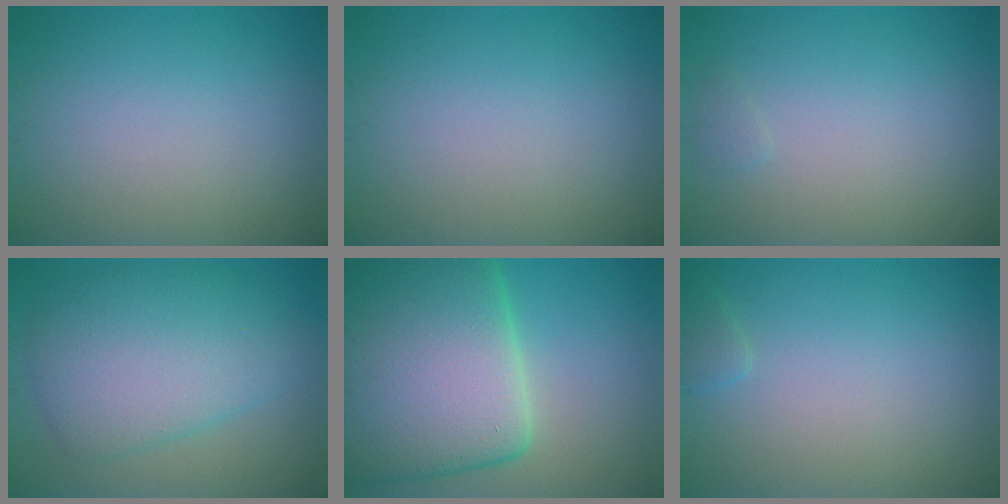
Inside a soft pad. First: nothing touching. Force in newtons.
{"total": 0.0}
{"total": 0.5, "press": 0.5, "slide": 0.1}
{"total": 7.4, "press": 7.4, "slide": 0.1}
{"total": 16.2, "press": 16.1, "slide": 1.5}
{"total": 0.9, "press": 0.9, "slide": 0.1}